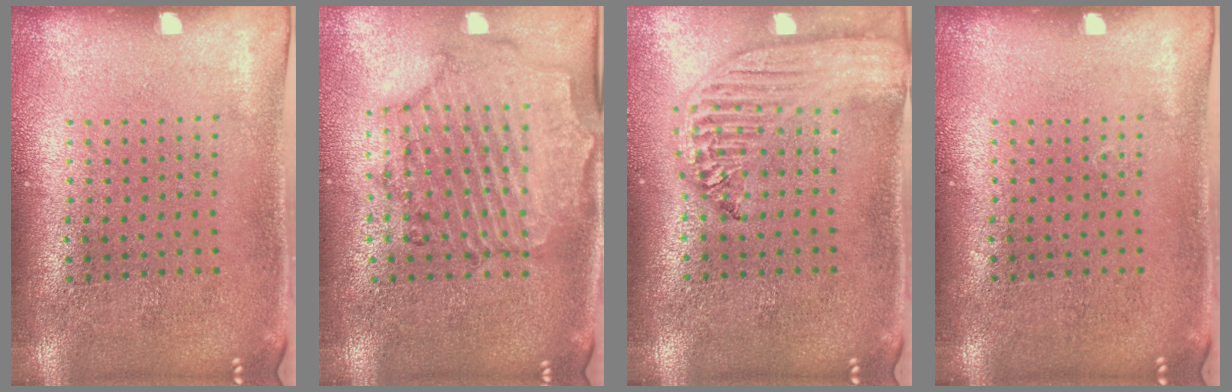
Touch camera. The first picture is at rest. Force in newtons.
{"total": 1.4, "press": 1.4, "slide": 0.2}
{"total": 2.5, "press": 2.1, "slide": 1.4}
{"total": 0.0}